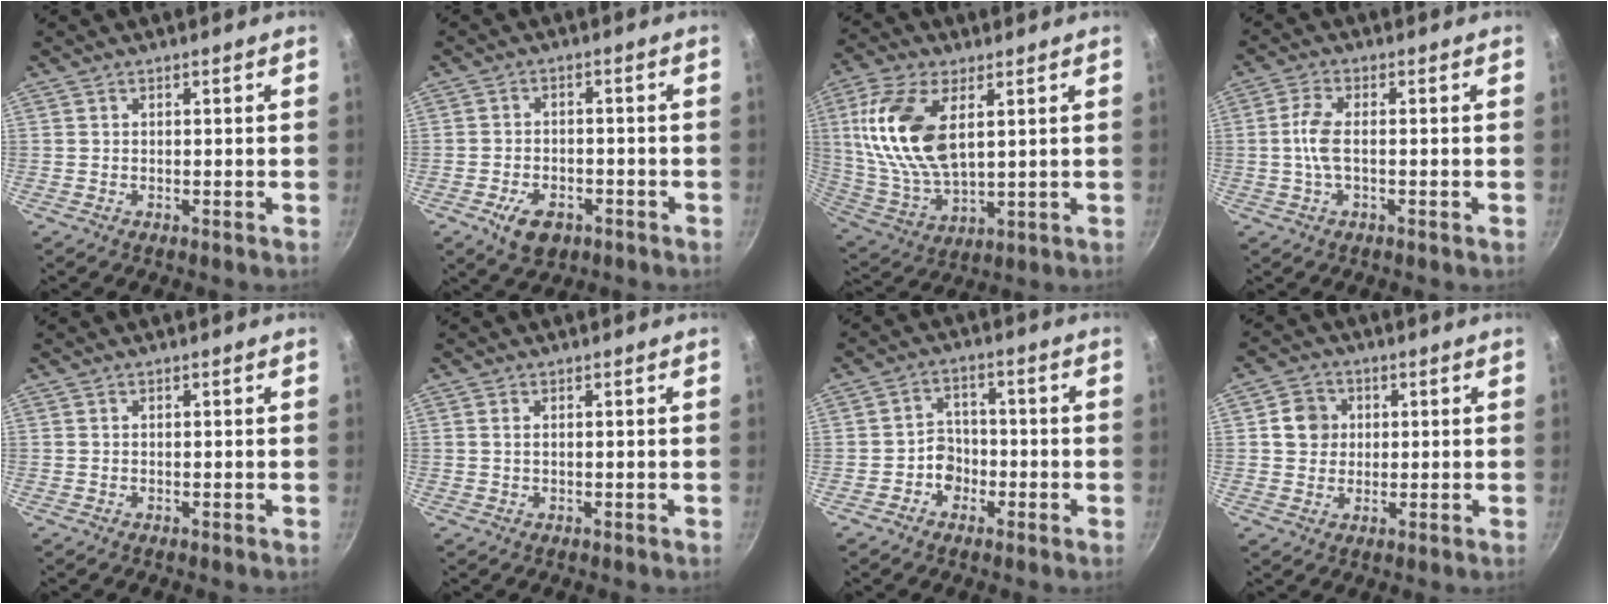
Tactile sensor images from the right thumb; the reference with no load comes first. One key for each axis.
{"total": 6.8, "fx": -3.4, "fy": 4.2, "fz": 4.2, "tx": -0.062, "ty": 0.017, "tz": -0.052}
{"total": 17.4, "fx": 4.8, "fy": 9.0, "fz": 14.1, "tx": -0.275, "ty": -0.014, "tz": 0.102}
{"total": 4.8, "fx": -0.6, "fy": 1.8, "fz": 4.4, "tx": -0.105, "ty": 0.008, "tz": -0.019}
{"total": 0.0}
{"total": 1.0, "fx": 0.3, "fy": 0.5, "fz": 0.8, "tx": -0.015, "ty": 0.001, "tz": 0.004}
{"total": 4.8, "fx": -2.0, "fy": 4.0, "fz": 1.7, "tx": 0.007, "ty": 0.026, "tz": -0.036}
{"total": 5.7, "fx": 1.0, "fy": 5.2, "fz": 2.0, "tx": -0.005, "ty": 0.006, "tz": 0.011}